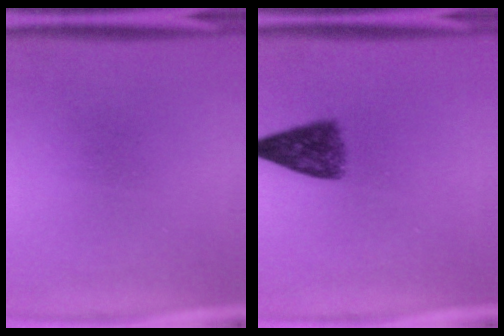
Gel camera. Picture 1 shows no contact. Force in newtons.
{"total": 5.9}